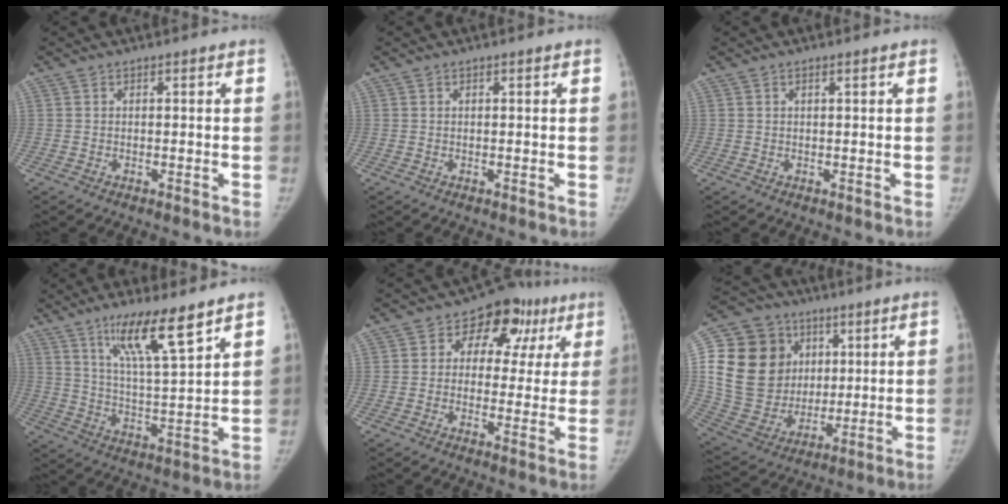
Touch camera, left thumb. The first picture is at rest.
{"total": 0.0}
{"total": 0.5, "force": [0.3, 0.0, 0.4], "torque": [-0.010, 0.004, 0.007]}
{"total": 12.7, "force": [8.5, 1.6, 9.4], "torque": [-0.160, -0.052, 0.156]}
{"total": 12.6, "force": [4.6, 9.3, 7.2], "torque": [-0.031, 0.015, 0.056]}
{"total": 22.4, "force": [5.7, 18.5, 11.2], "torque": [-0.195, 0.013, 0.123]}